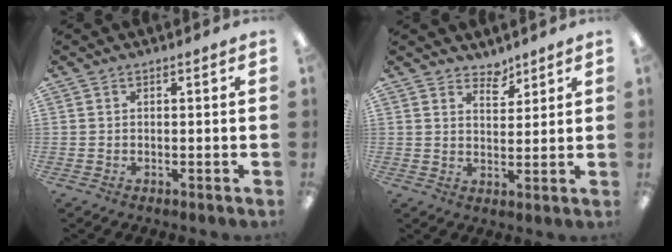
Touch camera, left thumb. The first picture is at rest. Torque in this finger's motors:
{"motor_torque": [0.02, -0.03, 0.01, -0.05, -0.01]}